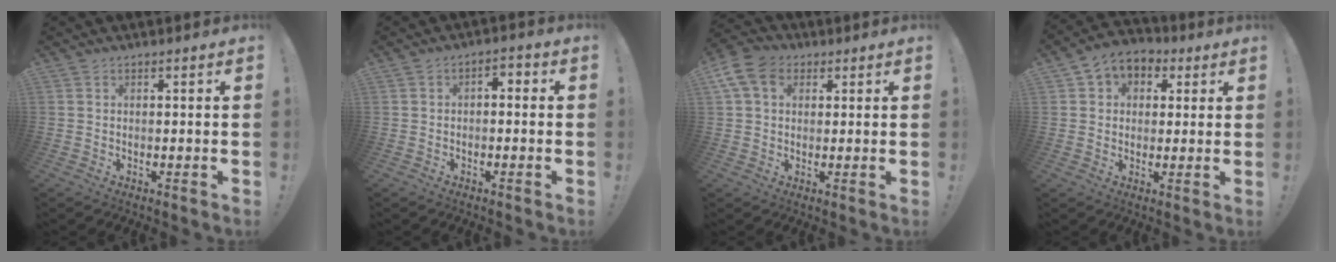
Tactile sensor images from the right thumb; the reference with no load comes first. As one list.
[{"total": 2.8, "force": [-1.9, 1.5, 1.5], "torque": [-0.017, 0.010, -0.038]}, {"total": 9.5, "force": [3.3, 6.8, 5.7], "torque": [-0.113, 0.001, 0.064]}, {"total": 6.0, "force": [1.4, 5.5, 2.2], "torque": [-0.027, 0.000, 0.030]}]